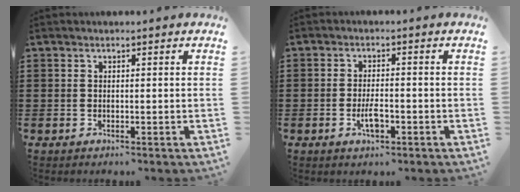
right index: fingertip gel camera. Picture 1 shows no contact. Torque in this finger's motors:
{"motor_torque": [2.14, 0.00, 0.29, 0.08]}